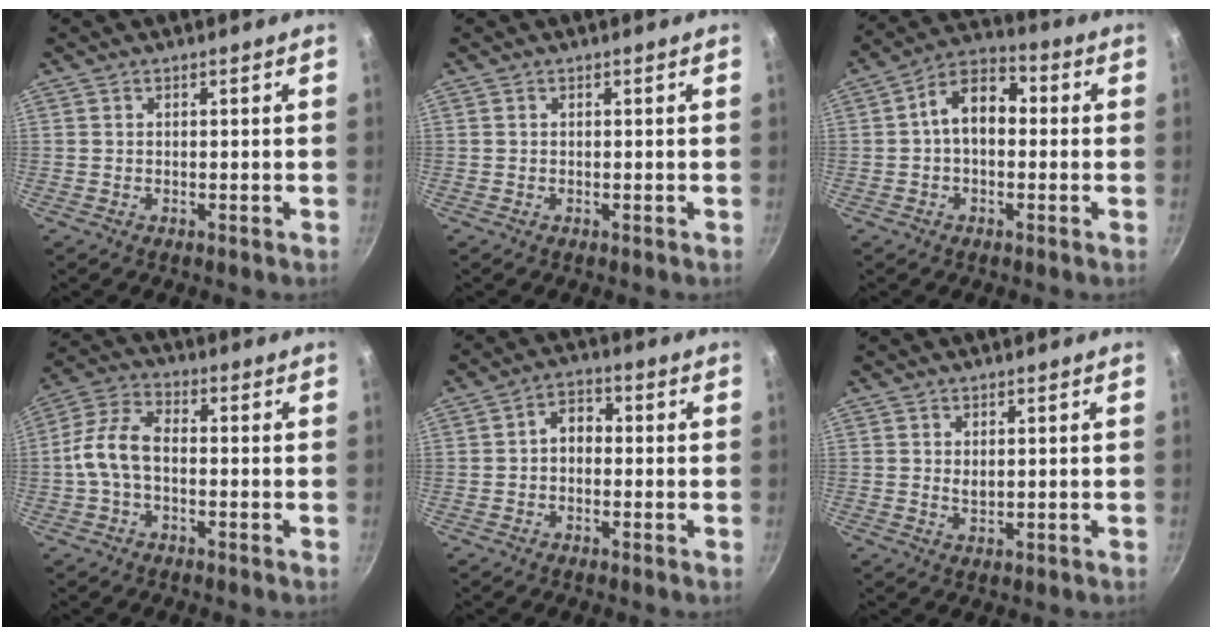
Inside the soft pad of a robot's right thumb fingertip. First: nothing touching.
{"total": 0.0}
{"total": 9.6, "force": [0.4, 6.1, 7.3], "torque": [-0.105, 0.033, -0.007]}
{"total": 8.7, "force": [-1.0, 5.0, 7.0], "torque": [-0.144, 0.031, -0.027]}
{"total": 4.4, "force": [-0.3, 3.2, 2.9], "torque": [-0.029, 0.019, -0.017]}
{"total": 1.5, "force": [0.5, 0.7, 1.2], "torque": [-0.019, -0.007, 0.011]}